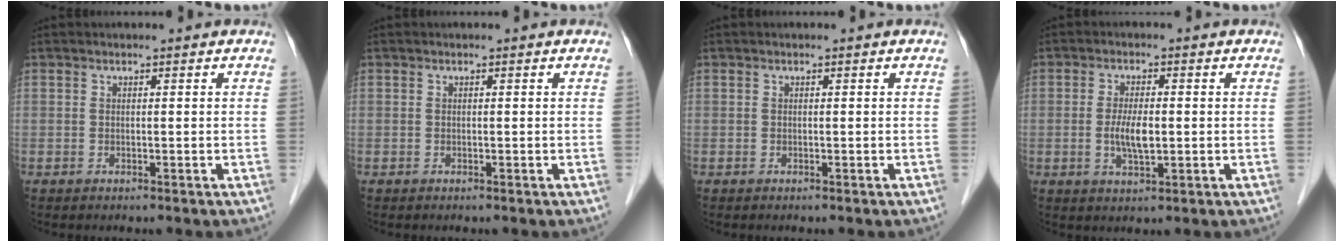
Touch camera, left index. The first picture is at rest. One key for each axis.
{"total": 0.0}
{"total": 0.0}
{"total": 4.4, "fx": -0.4, "fy": 1.3, "fz": 4.2, "tx": -0.085, "ty": -0.005, "tz": -0.008}